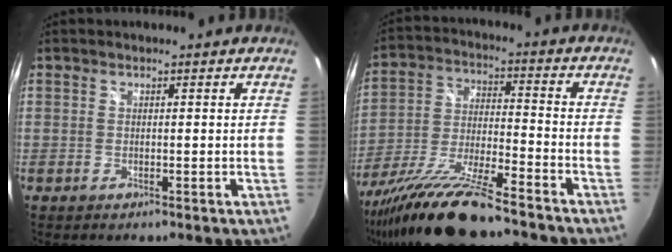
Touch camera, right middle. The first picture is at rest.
{"total": 17.3, "force": [-14.1, 1.5, 9.9], "torque": [-0.204, -0.035, -0.255]}